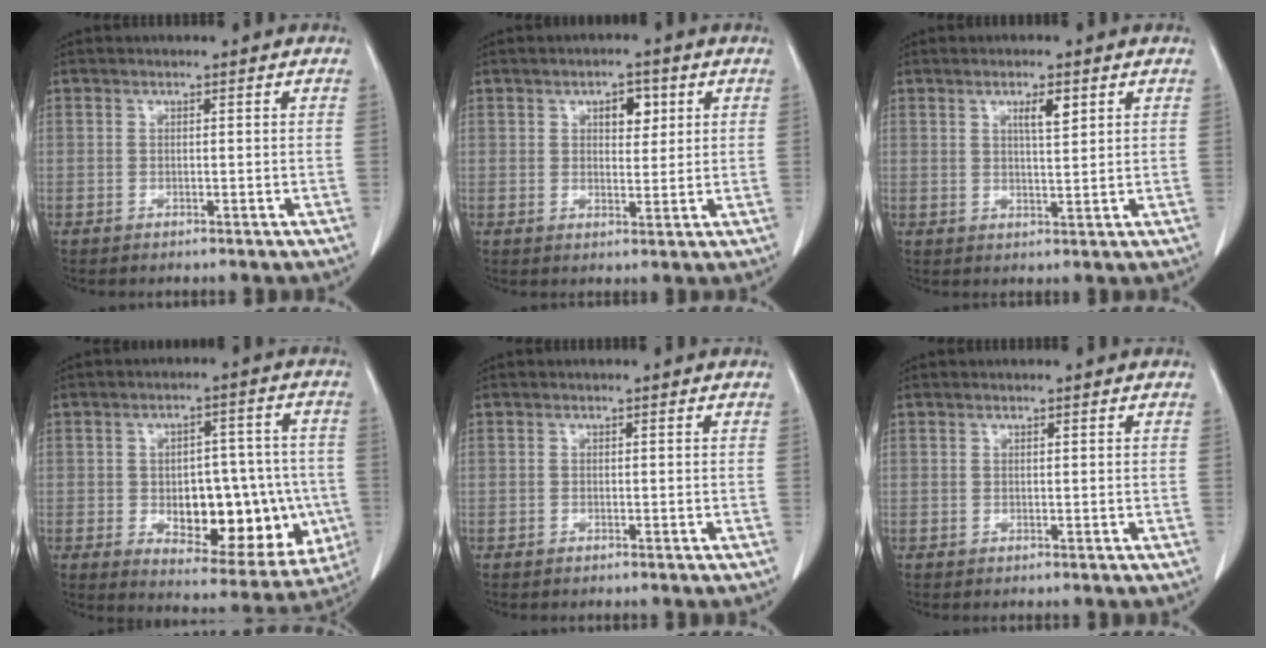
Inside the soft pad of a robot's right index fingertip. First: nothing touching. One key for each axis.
{"total": 3.9, "fx": 1.6, "fy": 2.0, "fz": 2.9, "tx": -0.041, "ty": 0.004, "tz": 0.024}
{"total": 3.3, "fx": 1.6, "fy": 0.6, "fz": 2.8, "tx": -0.047, "ty": -0.002, "tz": 0.026}
{"total": 17.7, "fx": -3.4, "fy": 8.8, "fz": 14.9, "tx": -0.190, "ty": 0.019, "tz": -0.022}
{"total": 0.0}
{"total": 0.0}